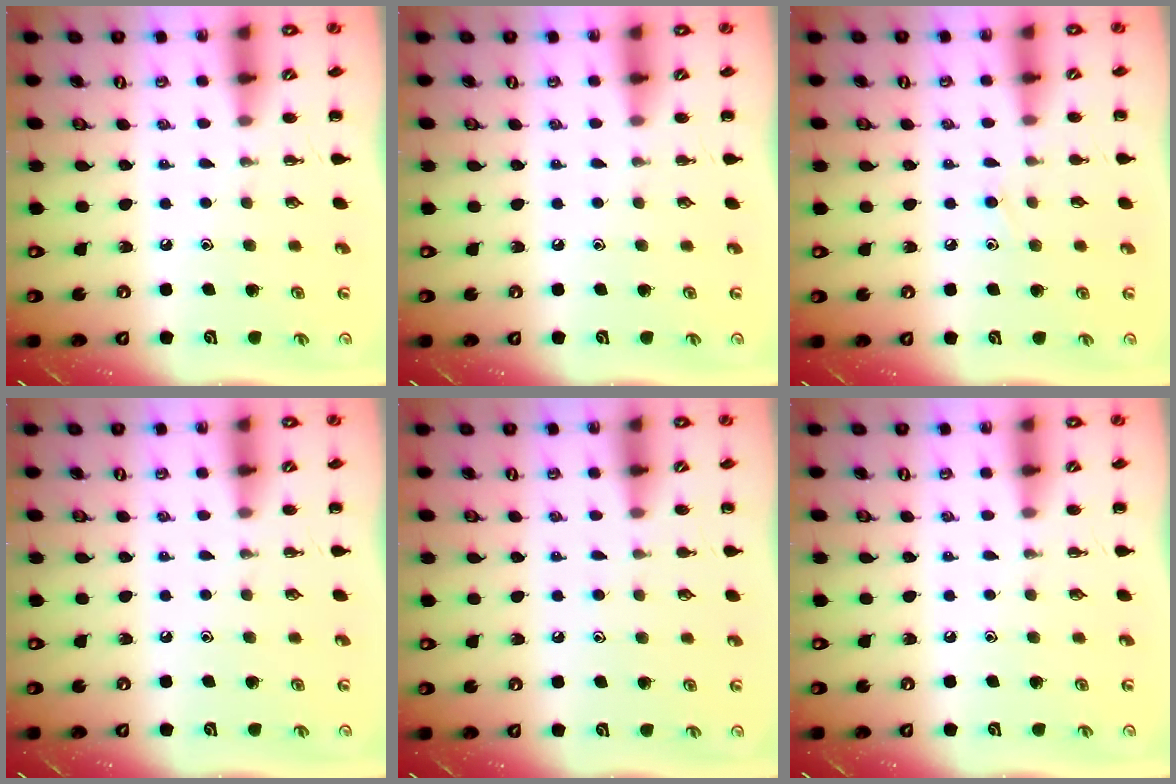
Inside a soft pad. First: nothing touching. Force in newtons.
{"total": 0.0}
{"total": 7.1, "press": 6.7, "slide": 2.3}
{"total": 0.0}
{"total": 4.7, "press": 4.5, "slide": 1.4}
{"total": 0.0}